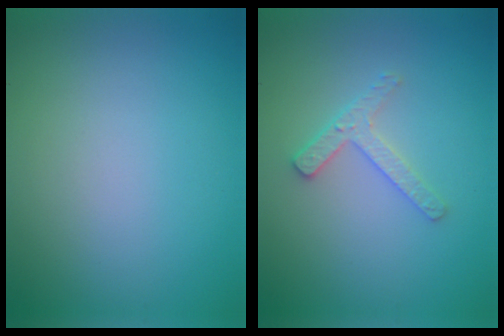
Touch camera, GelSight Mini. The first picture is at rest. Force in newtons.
{"total": 2.3, "press": 2.2, "slide": 0.4}